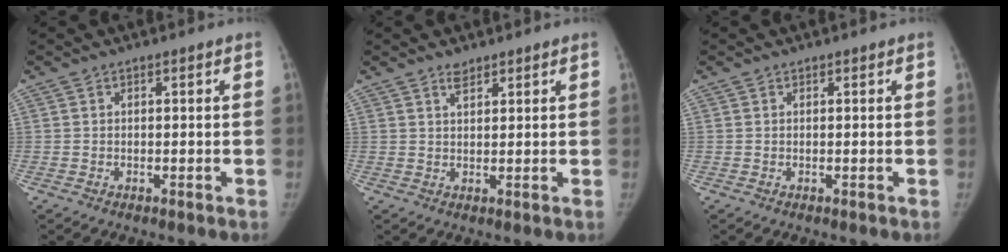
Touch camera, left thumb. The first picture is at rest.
{"total": 2.1, "force": [1.7, 0.9, 0.8], "torque": [-0.002, -0.011, 0.027]}
{"total": 0.0}